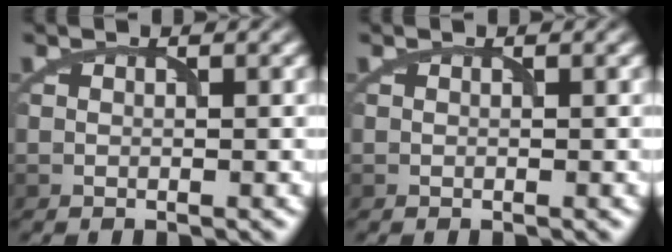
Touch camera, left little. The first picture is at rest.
{"total": 0.0}